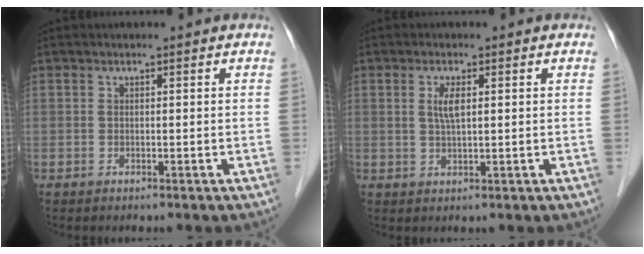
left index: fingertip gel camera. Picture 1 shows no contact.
{"total": 2.6, "force": [0.7, 0.5, 2.5], "torque": [-0.055, 0.000, 0.015]}